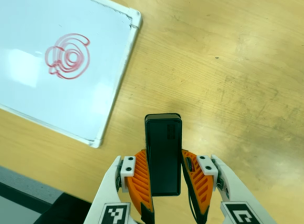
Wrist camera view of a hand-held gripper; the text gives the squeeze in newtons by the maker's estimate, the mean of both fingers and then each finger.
{"total": 3.9, "left": 2.7, "right": 5.1}